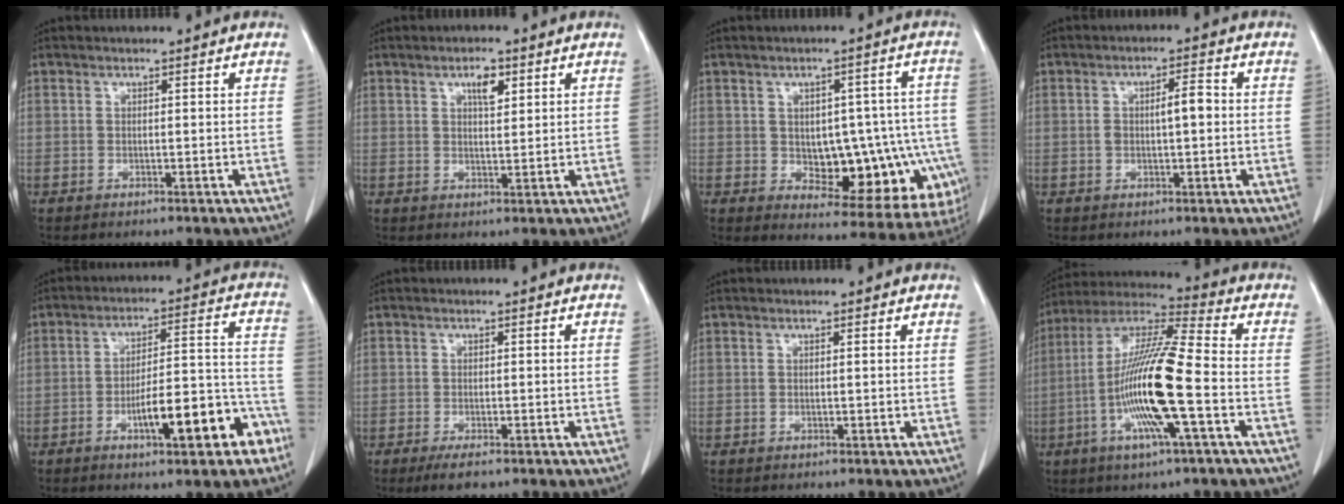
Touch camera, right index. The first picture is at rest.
{"total": 3.3, "force": [1.7, 1.2, 2.6], "torque": [-0.043, 0.000, 0.028]}
{"total": 15.4, "force": [-3.1, 8.5, 12.5], "torque": [-0.117, 0.027, -0.018]}
{"total": 4.2, "force": [0.2, 1.2, 4.0], "torque": [-0.073, 0.014, 0.005]}
{"total": 12.9, "force": [-6.1, 3.0, 10.9], "torque": [-0.155, 0.028, -0.086]}
{"total": 3.0, "force": [-2.1, 0.8, 2.0], "torque": [-0.038, -0.005, -0.032]}
{"total": 0.0}
{"total": 16.6, "force": [-4.0, 0.7, 16.1], "torque": [-0.319, -0.005, -0.083]}